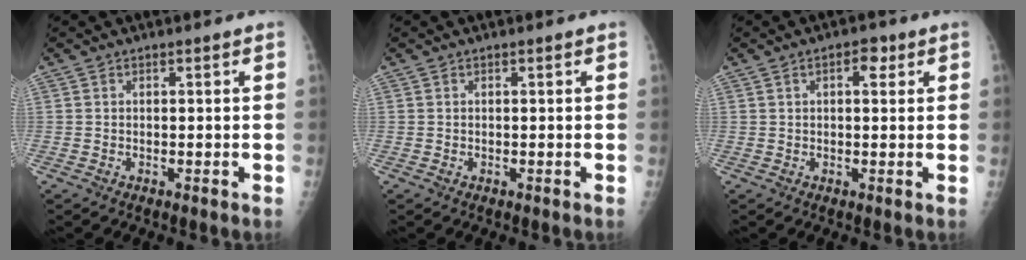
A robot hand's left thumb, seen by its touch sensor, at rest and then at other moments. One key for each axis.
{"total": 0.0}
{"total": 3.1, "fx": 1.3, "fy": 1.6, "fz": 2.3, "tx": -0.023, "ty": 0.000, "tz": 0.015}